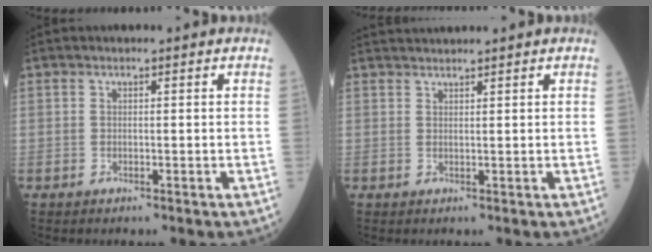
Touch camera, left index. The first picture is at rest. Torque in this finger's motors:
{"motor_torque": [-0.21, -1.91, -0.02, -0.01]}